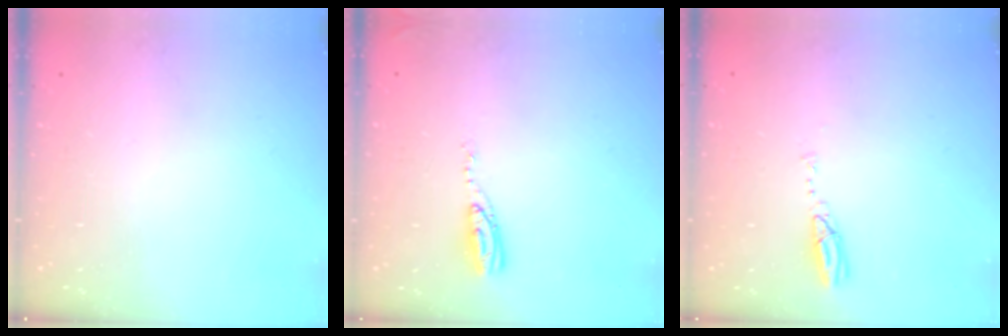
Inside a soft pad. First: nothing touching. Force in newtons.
{"total": 5.9, "press": 5.9, "slide": 0.4}
{"total": 3.6, "press": 3.6, "slide": 0.2}